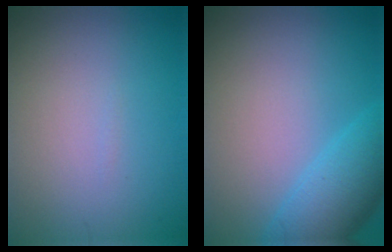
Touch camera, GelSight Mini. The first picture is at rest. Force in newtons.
{"total": 5.1, "press": 5.1, "slide": 0.2}